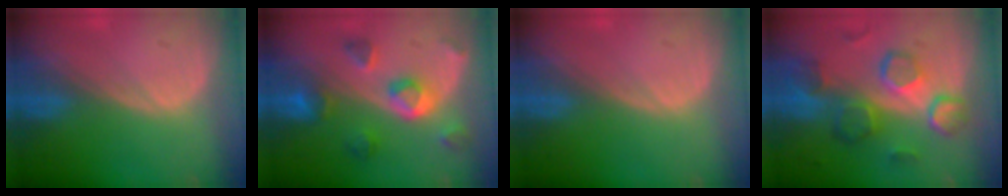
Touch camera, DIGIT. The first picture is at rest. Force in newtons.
{"total": 7.7, "press": 6.8, "slide": 3.5}
{"total": 0.0}
{"total": 10.4, "press": 9.0, "slide": 5.1}